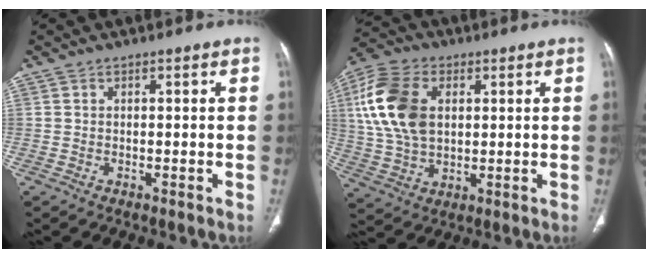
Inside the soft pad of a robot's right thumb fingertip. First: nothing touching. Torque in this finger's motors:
{"motor_torque": [-0.23, 2.13, 1.86, -0.06, 0.58]}